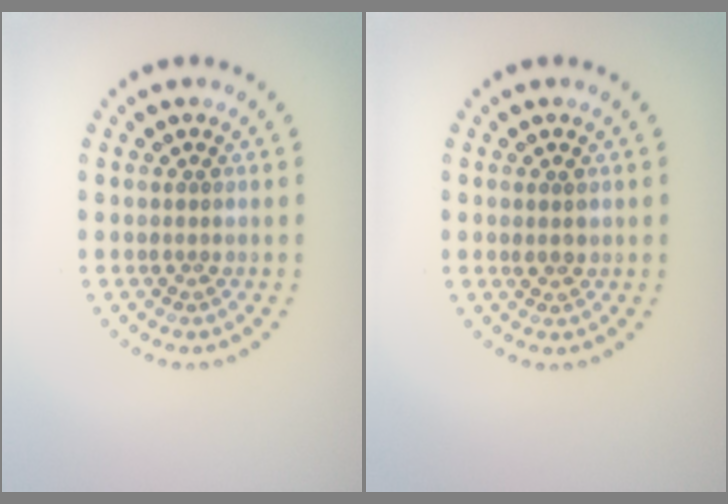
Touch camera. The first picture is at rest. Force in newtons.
{"total": 1.0, "press": 1.0, "slide": 0.2}